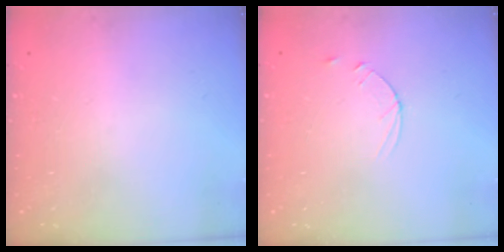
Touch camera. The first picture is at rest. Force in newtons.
{"total": 3.6, "press": 3.5, "slide": 0.4}